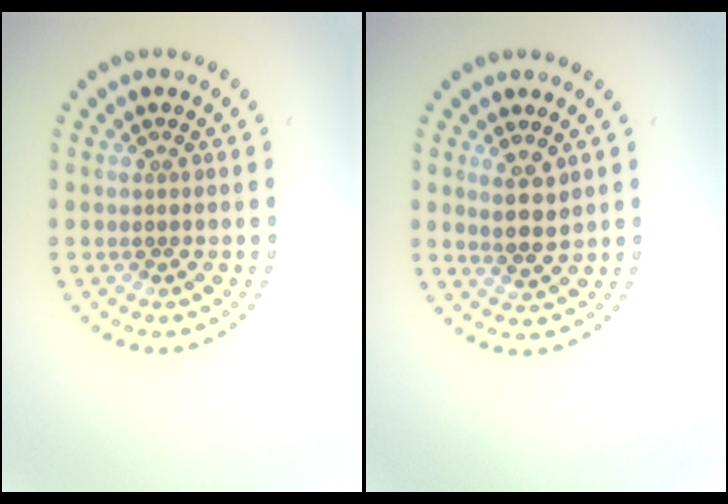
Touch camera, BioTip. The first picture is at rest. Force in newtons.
{"total": 2.6, "press": 2.3, "slide": 1.1}